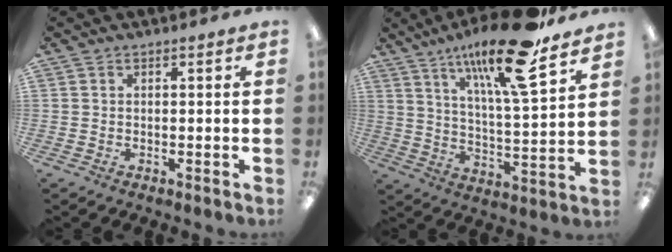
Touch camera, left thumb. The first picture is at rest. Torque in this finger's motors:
{"motor_torque": [0.43, 0.36, 1.71, -1.06, 0.29]}